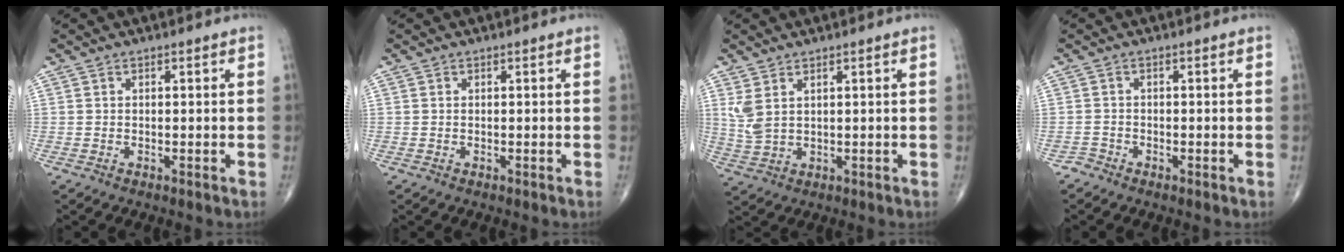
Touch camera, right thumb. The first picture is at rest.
{"total": 0.0}
{"total": 4.6, "force": [1.9, 2.2, 3.5], "torque": [-0.085, -0.004, 0.050]}
{"total": 1.2, "force": [-1.0, 0.6, -0.4], "torque": [0.013, 0.001, -0.027]}